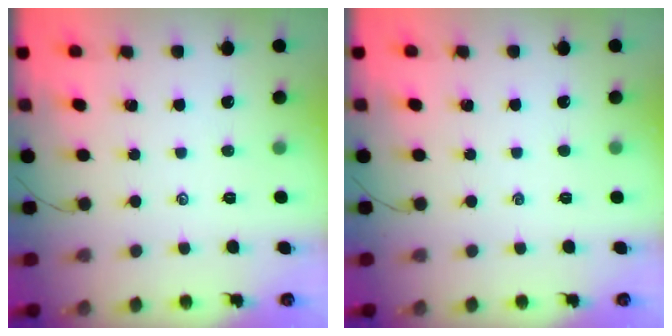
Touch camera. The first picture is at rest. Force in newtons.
{"total": 0.0}